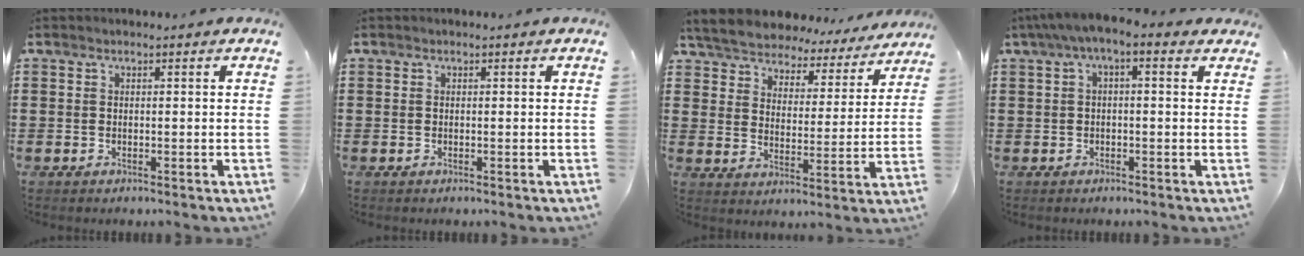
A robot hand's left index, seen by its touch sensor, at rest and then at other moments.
{"total": 0.0}
{"total": 5.7, "force": [5.7, 0.6, 0.2], "torque": [-0.035, -0.042, 0.096]}
{"total": 3.0, "force": [-0.5, 0.9, 2.8], "torque": [-0.050, 0.003, -0.015]}